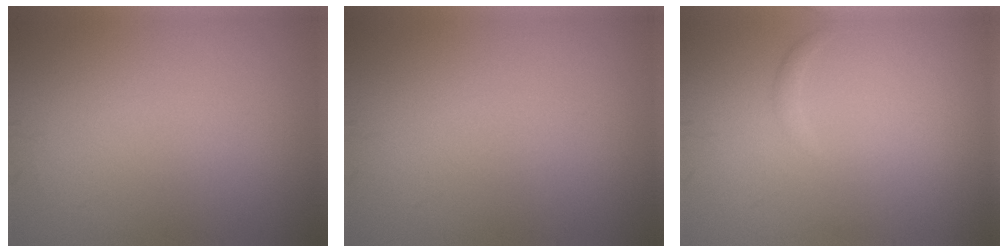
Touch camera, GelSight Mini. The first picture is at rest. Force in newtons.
{"total": 0.0}
{"total": 0.5, "press": 0.5, "slide": 0.0}